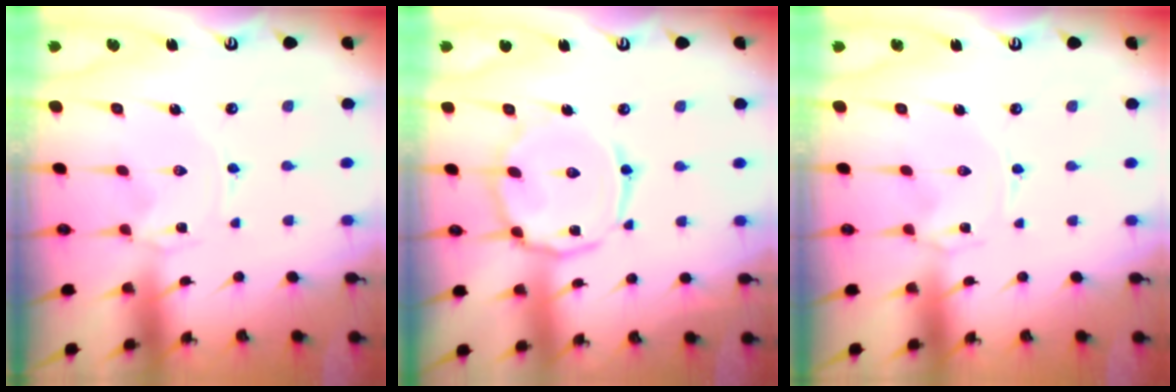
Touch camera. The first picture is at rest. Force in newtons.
{"total": 12.5, "press": 12.5, "slide": 1.0}
{"total": 0.0}